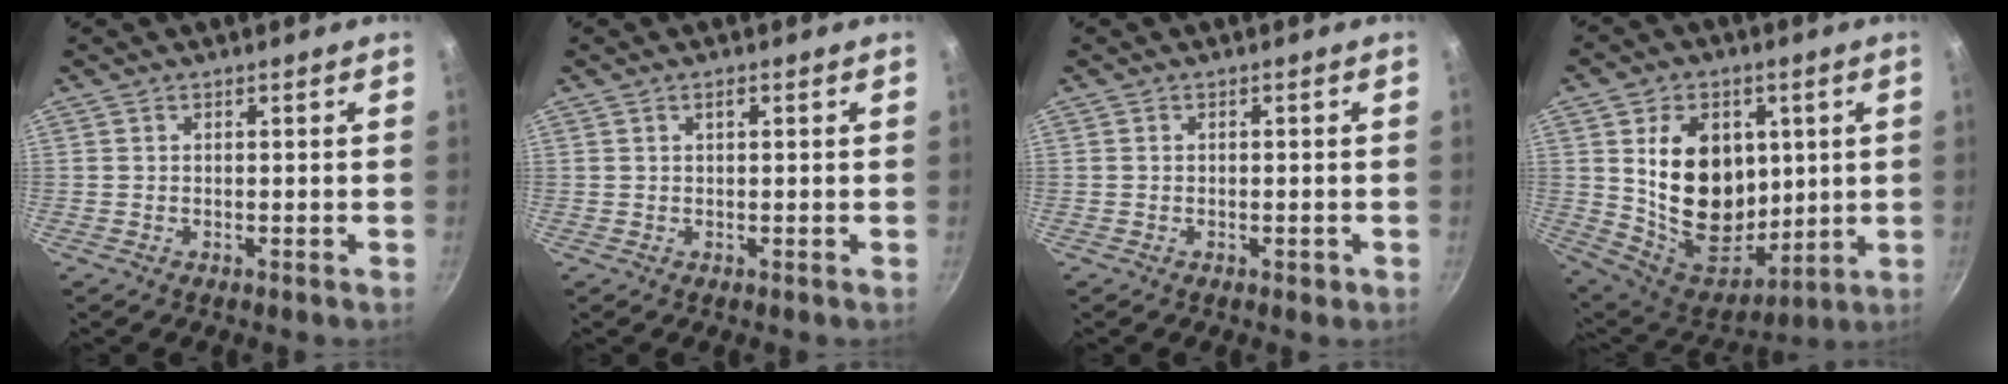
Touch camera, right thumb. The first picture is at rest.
{"total": 1.0, "force": [0.4, 0.3, 0.8], "torque": [-0.016, 0.006, 0.007]}
{"total": 1.2, "force": [-0.6, 0.7, 0.7], "torque": [-0.012, 0.004, -0.007]}
{"total": 20.5, "force": [3.6, 15.2, 13.2], "torque": [-0.181, -0.030, 0.079]}